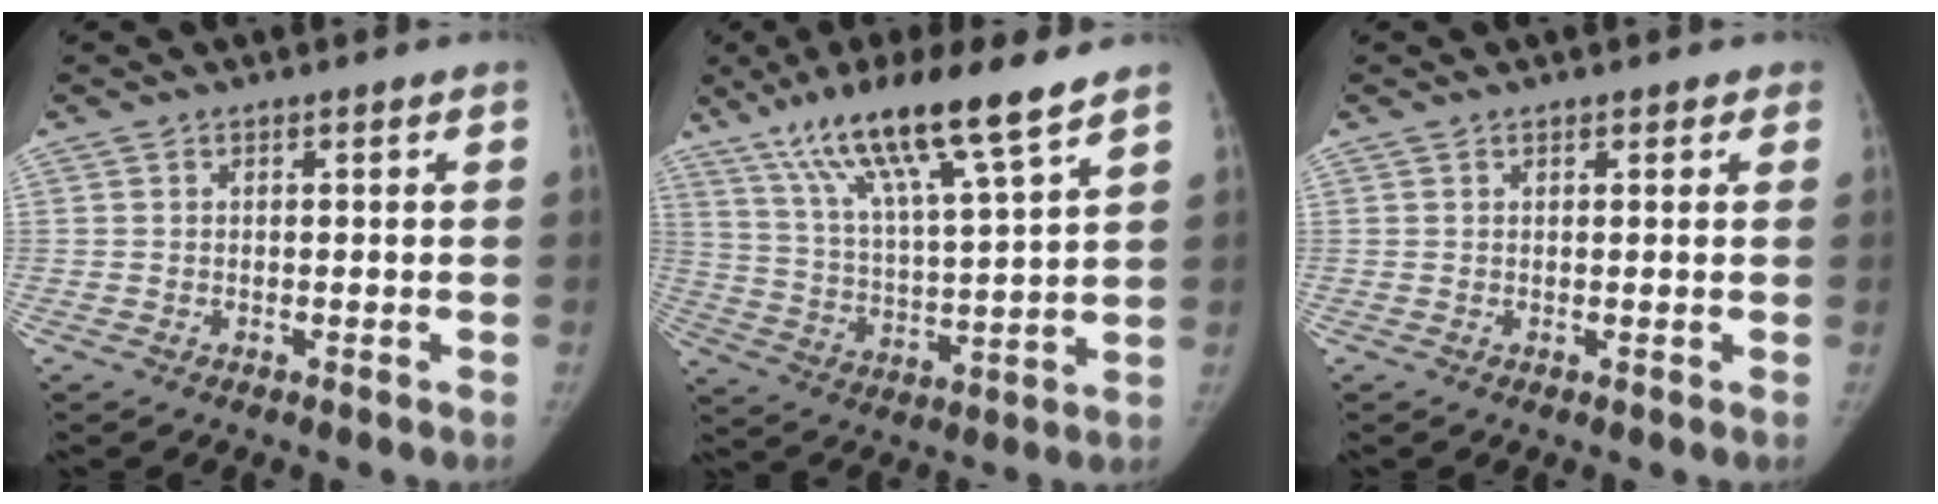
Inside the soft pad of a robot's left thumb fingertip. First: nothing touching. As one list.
[{"total": 17.1, "force": [11.7, 1.6, 12.4], "torque": [-0.212, -0.047, 0.211]}, {"total": 1.5, "force": [1.0, 0.9, 0.5], "torque": [0.009, -0.003, 0.007]}]